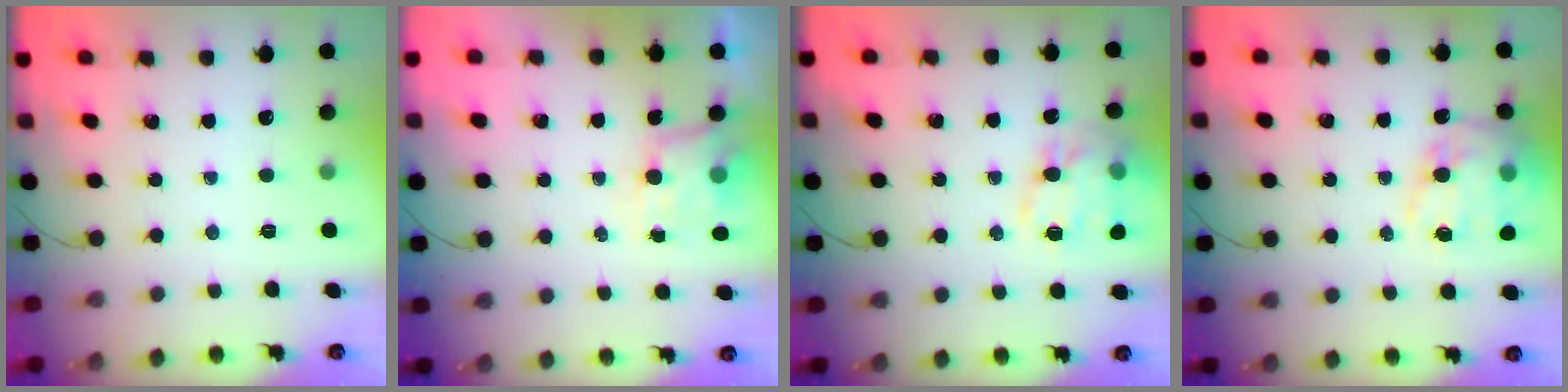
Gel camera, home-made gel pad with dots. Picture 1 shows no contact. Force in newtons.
{"total": 5.7, "press": 5.6, "slide": 0.8}
{"total": 17.7, "press": 17.6, "slide": 2.1}
{"total": 17.7, "press": 17.3, "slide": 3.9}